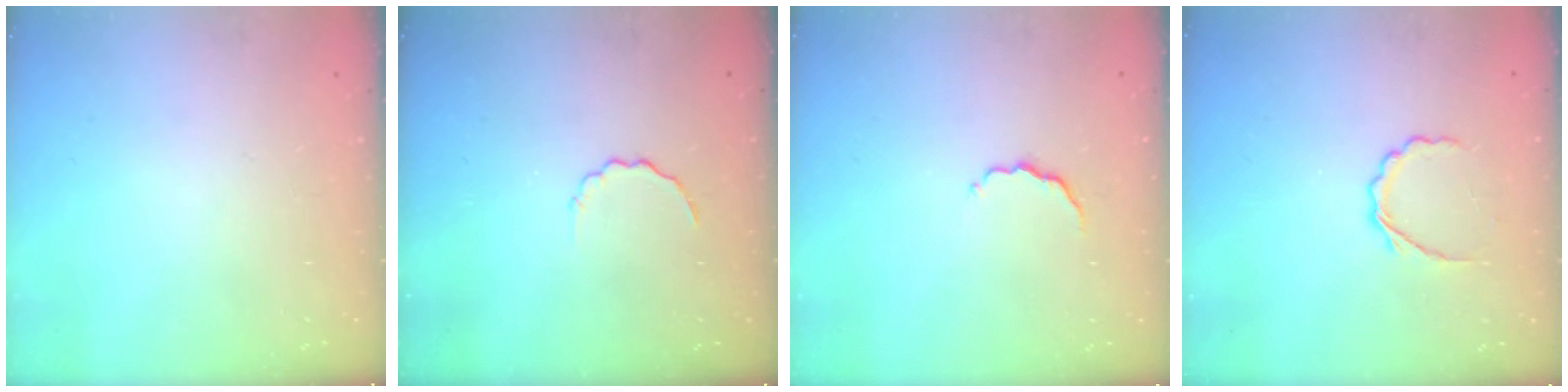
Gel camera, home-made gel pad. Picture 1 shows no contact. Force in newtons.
{"total": 2.9, "press": 2.8, "slide": 0.8}
{"total": 5.1, "press": 5.0, "slide": 1.1}
{"total": 4.2, "press": 4.0, "slide": 1.2}